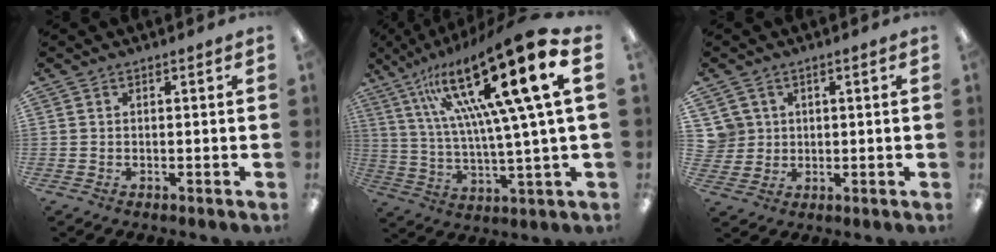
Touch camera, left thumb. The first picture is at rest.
{"total": 25.4, "force": [11.9, 4.6, 22.0], "torque": [-0.393, -0.078, 0.180]}
{"total": 4.6, "force": [1.6, 4.3, 0.2], "torque": [-0.013, 0.005, 0.032]}